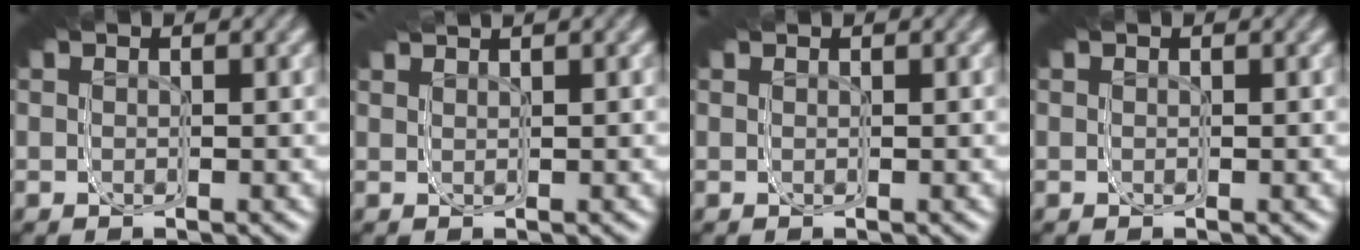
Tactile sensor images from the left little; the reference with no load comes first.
{"total": 1.5, "force": [1.0, 0.7, 0.8], "torque": [-0.033, 0.003, 0.016]}
{"total": 0.0}
{"total": 0.0}